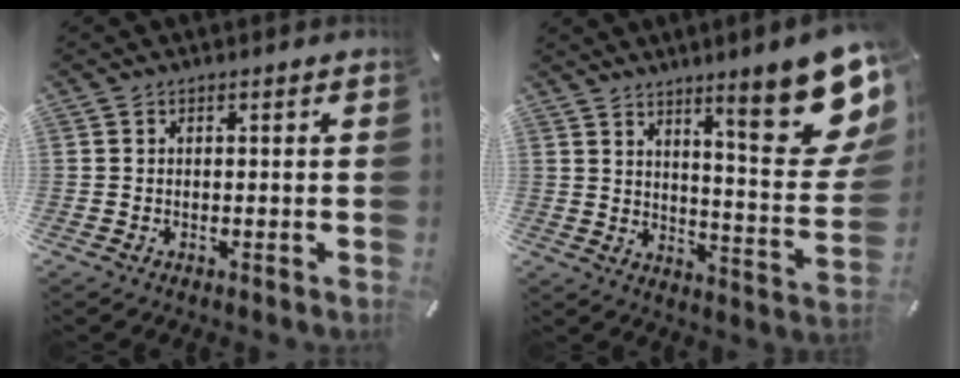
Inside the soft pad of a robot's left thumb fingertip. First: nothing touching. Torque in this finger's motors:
{"motor_torque": [2.79, 2.22, 1.45, -1.32, 0.32]}